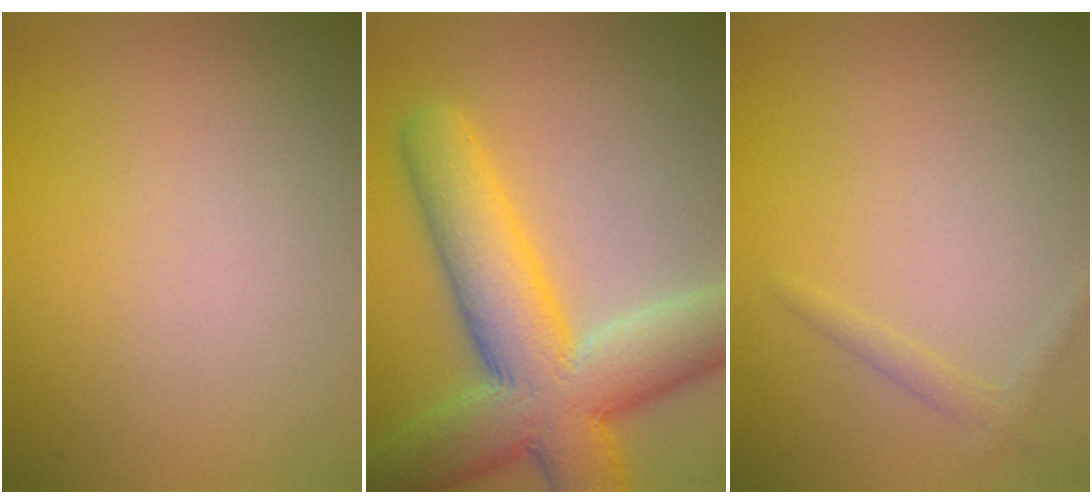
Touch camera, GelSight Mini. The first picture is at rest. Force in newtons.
{"total": 11.4, "press": 11.4, "slide": 0.7}
{"total": 1.1, "press": 1.1, "slide": 0.0}